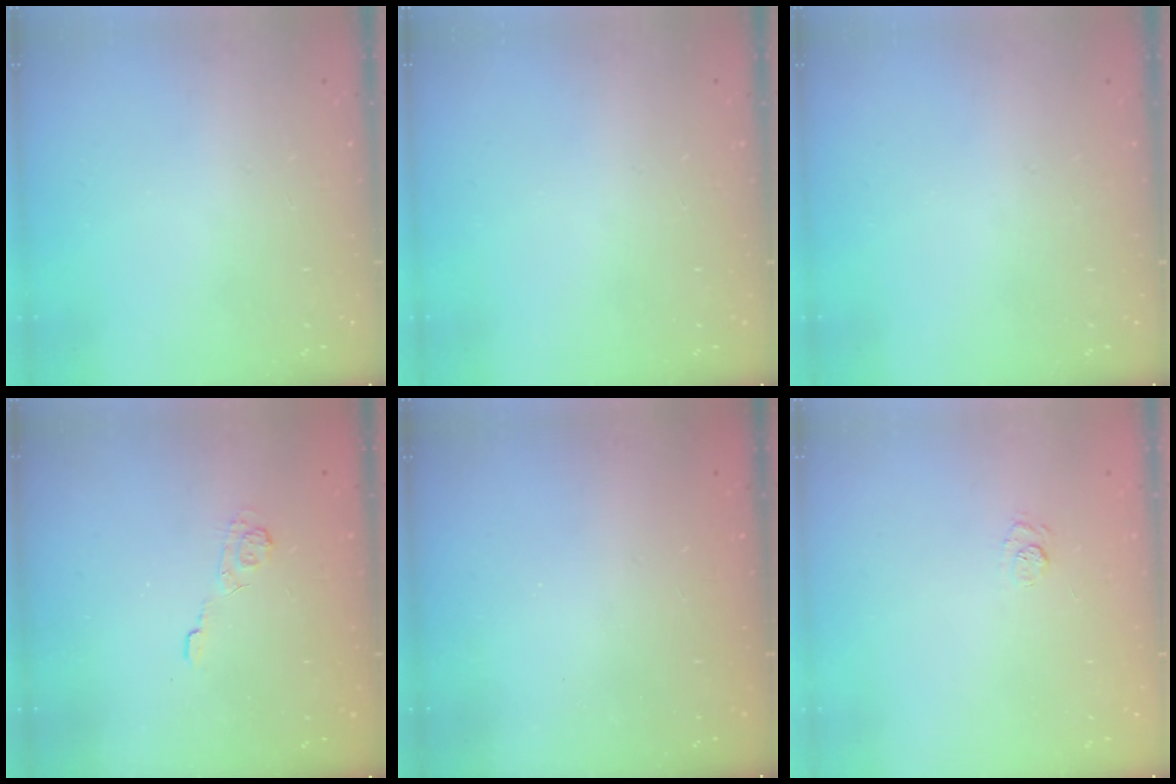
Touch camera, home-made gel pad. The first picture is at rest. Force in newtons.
{"total": 0.0}
{"total": 0.0}
{"total": 3.7, "press": 3.4, "slide": 1.6}
{"total": 2.3, "press": 2.2, "slide": 0.8}
{"total": 6.9, "press": 6.8, "slide": 1.3}